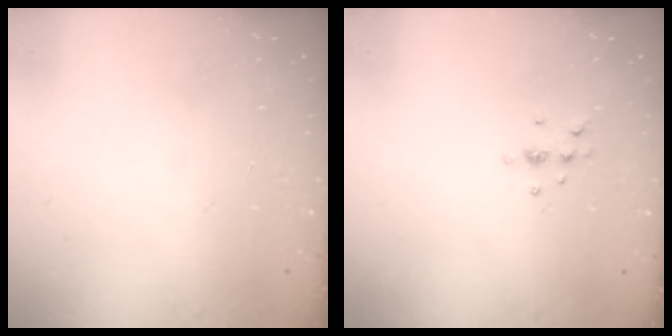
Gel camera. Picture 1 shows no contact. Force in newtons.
{"total": 3.8, "press": 3.8, "slide": 0.7}